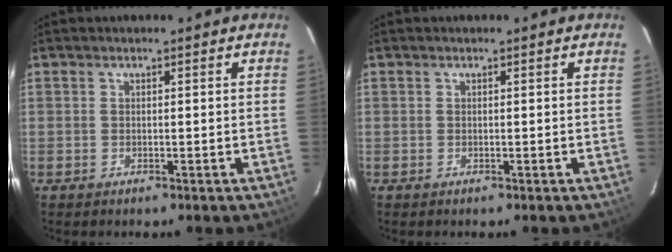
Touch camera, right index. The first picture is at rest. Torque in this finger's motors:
{"motor_torque": [0.00, 0.00, 0.00, 0.00]}